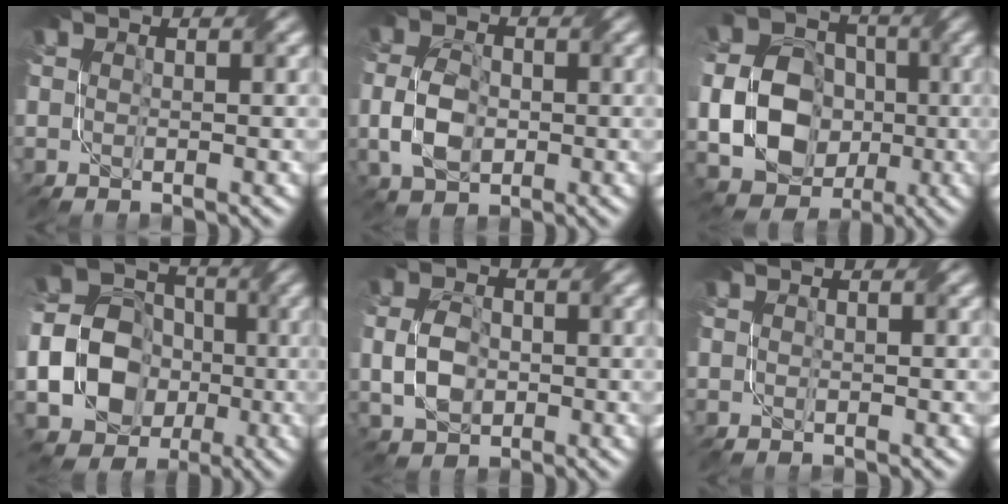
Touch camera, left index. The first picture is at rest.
{"total": 4.3, "force": [-1.4, 2.8, 3.1], "torque": [-0.070, -0.004, -0.033]}
{"total": 12.2, "force": [-2.3, 10.0, 6.6], "torque": [-0.123, -0.028, -0.054]}
{"total": 17.4, "force": [-4.9, 15.3, 6.7], "torque": [-0.154, -0.023, -0.114]}
{"total": 3.8, "force": [-1.1, 2.5, 2.6], "torque": [-0.058, -0.002, -0.026]}
{"total": 0.0}